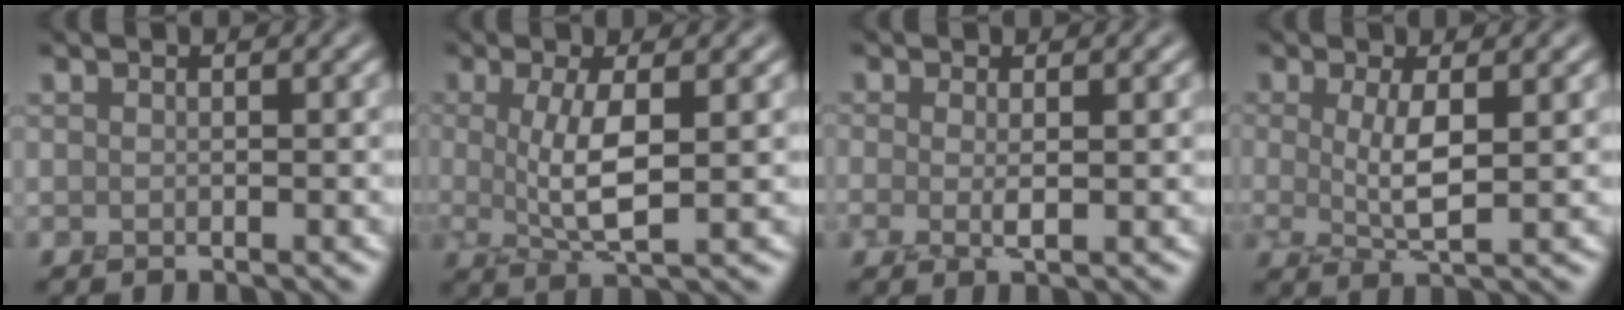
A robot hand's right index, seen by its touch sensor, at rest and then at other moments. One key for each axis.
{"total": 4.2, "fx": 0.2, "fy": 0.9, "fz": 4.1, "tx": -0.085, "ty": -0.004, "tz": 0.009}
{"total": 1.2, "fx": -0.3, "fy": 0.1, "fz": 1.2, "tx": -0.027, "ty": -0.008, "tz": -0.004}
{"total": 3.1, "fx": 0.2, "fy": 0.6, "fz": 3.1, "tx": -0.064, "ty": -0.008, "tz": 0.009}